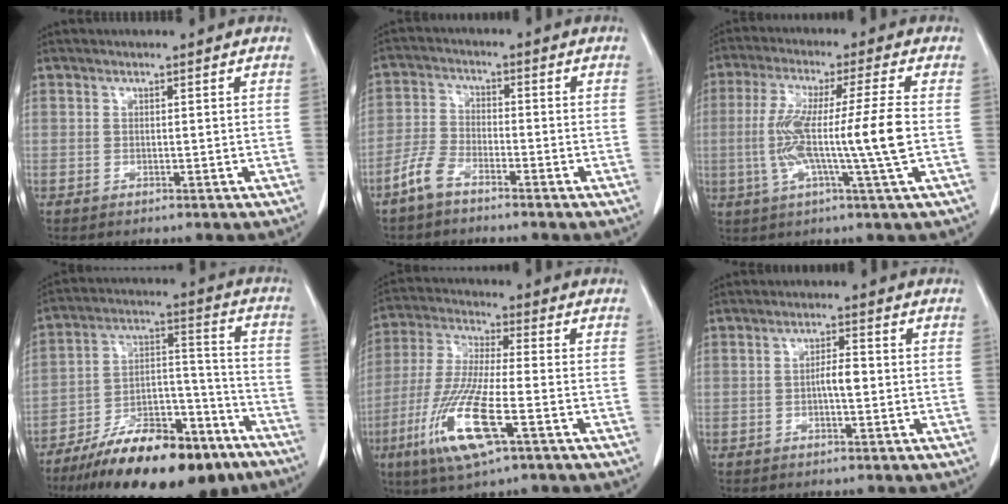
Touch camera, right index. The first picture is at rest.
{"total": 4.8, "force": [-3.6, 1.8, 2.6], "torque": [-0.066, 0.001, -0.079]}
{"total": 12.9, "force": [-1.2, -1.1, 12.8], "torque": [-0.242, -0.001, -0.027]}
{"total": 21.1, "force": [-15.4, 6.7, 12.7], "torque": [-0.173, 0.029, -0.253]}
{"total": 13.8, "force": [-5.7, 1.6, 12.4], "torque": [-0.264, -0.028, -0.108]}
{"total": 2.8, "force": [-0.4, 0.7, 2.7], "torque": [-0.045, 0.004, -0.008]}